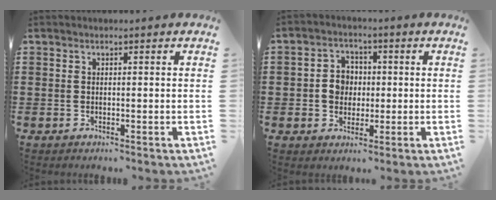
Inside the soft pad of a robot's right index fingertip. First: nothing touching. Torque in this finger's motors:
{"motor_torque": [0.76, -0.05, 0.10, 0.06]}